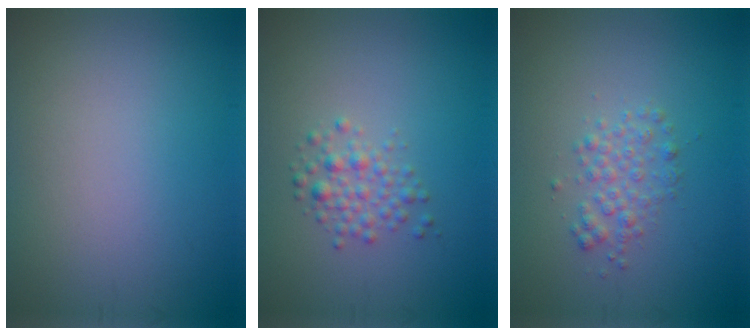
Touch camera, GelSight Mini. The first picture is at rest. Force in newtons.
{"total": 2.1, "press": 2.1, "slide": 0.1}
{"total": 2.0, "press": 2.0, "slide": 0.0}